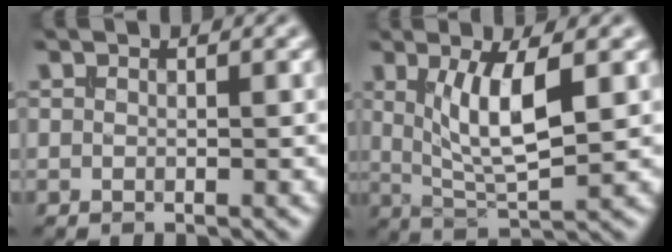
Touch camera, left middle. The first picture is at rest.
{"total": 6.0, "force": [1.4, 1.8, 5.5], "torque": [-0.100, -0.010, 0.033]}